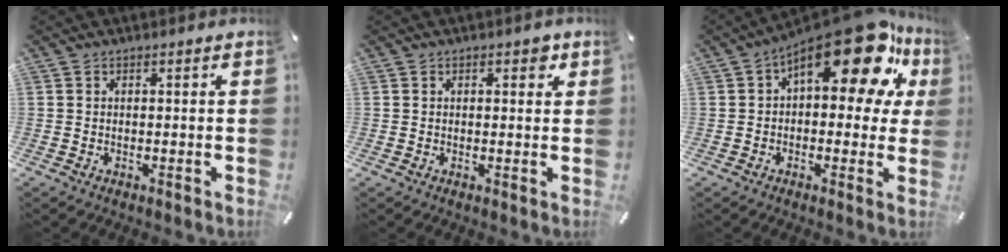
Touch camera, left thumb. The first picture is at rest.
{"total": 2.1, "force": [0.7, 1.1, 1.7], "torque": [-0.011, -0.003, 0.005]}
{"total": 21.6, "force": [11.2, 9.1, 16.1], "torque": [-0.231, -0.078, 0.185]}